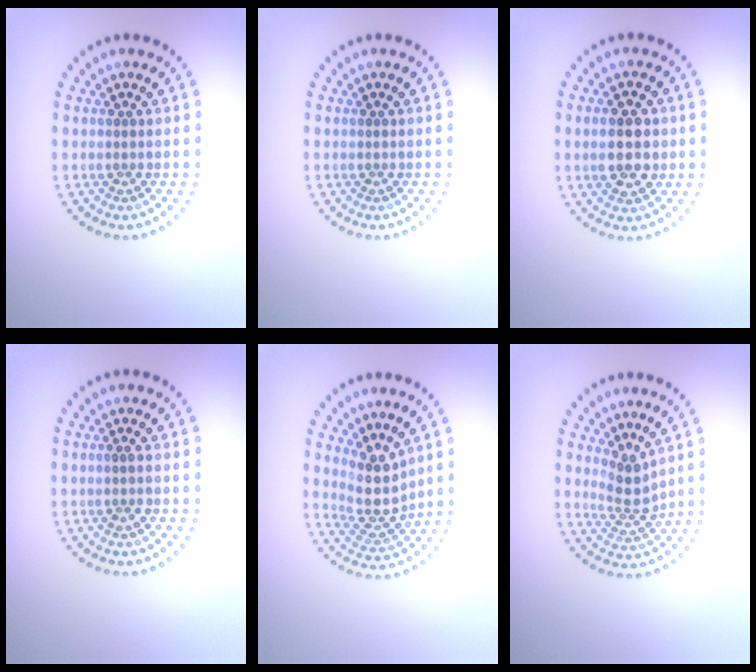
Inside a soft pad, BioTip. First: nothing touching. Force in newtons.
{"total": 0.0}
{"total": 4.5, "press": 4.5, "slide": 0.1}
{"total": 0.9, "press": 0.8, "slide": 0.4}
{"total": 3.7, "press": 3.0, "slide": 2.2}
{"total": 2.5, "press": 1.7, "slide": 1.8}